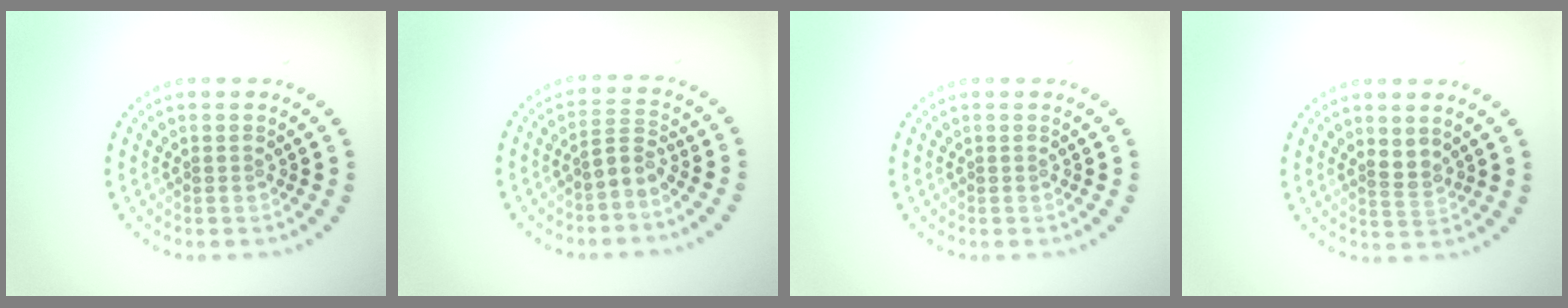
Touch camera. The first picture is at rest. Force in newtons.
{"total": 1.8, "press": 1.4, "slide": 1.1}
{"total": 0.0}
{"total": 1.6, "press": 1.2, "slide": 1.1}